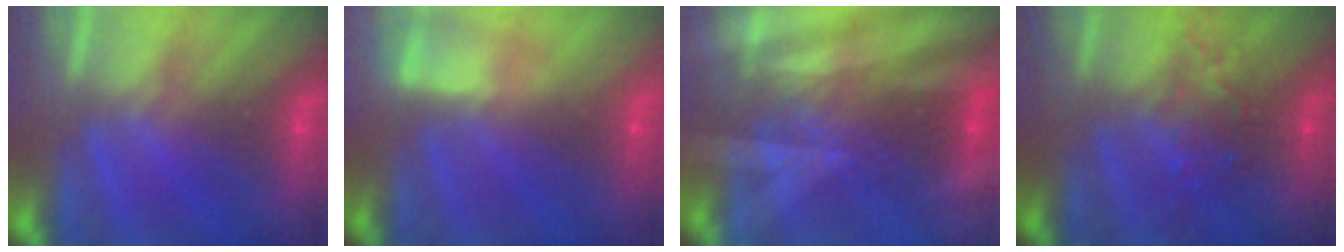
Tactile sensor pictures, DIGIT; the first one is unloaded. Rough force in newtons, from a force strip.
{"total": 2.9}
{"total": 3.1}
{"total": 2.4}